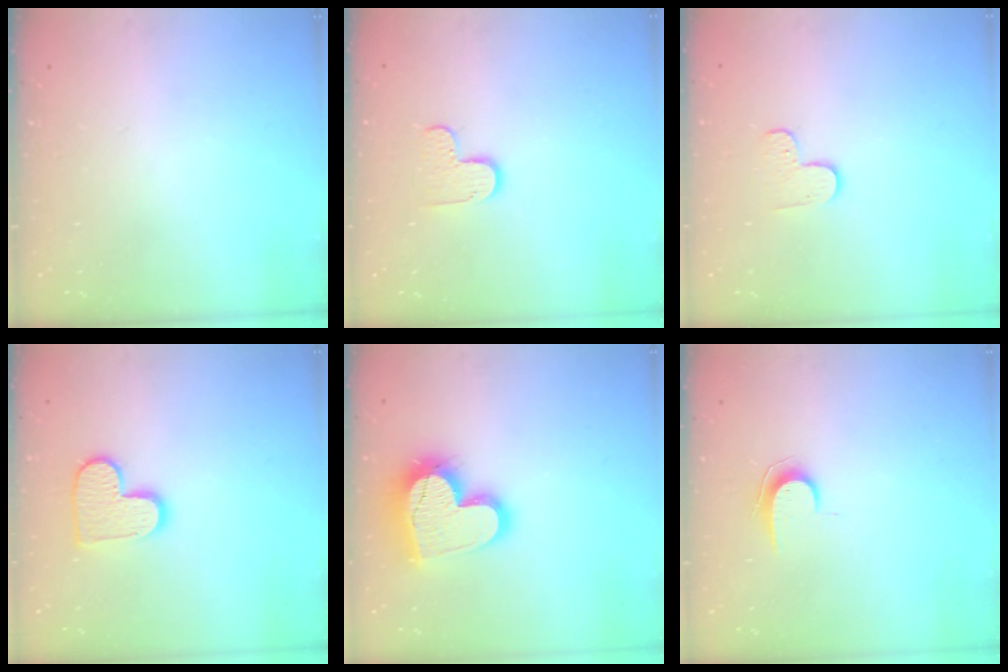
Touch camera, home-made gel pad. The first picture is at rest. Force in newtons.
{"total": 6.1, "press": 6.1, "slide": 0.4}
{"total": 3.5, "press": 3.5, "slide": 0.4}
{"total": 11.0, "press": 11.0, "slide": 0.7}
{"total": 18.6, "press": 18.5, "slide": 1.5}
{"total": 6.7, "press": 6.7, "slide": 0.7}